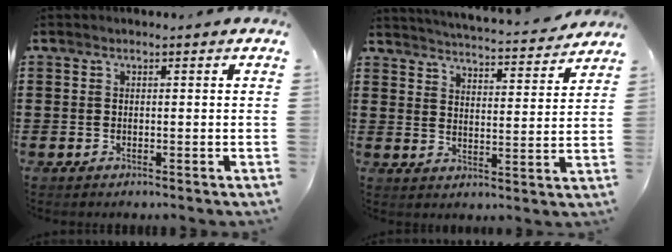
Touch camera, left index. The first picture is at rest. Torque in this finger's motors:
{"motor_torque": [1.07, 1.06, 0.34, 0.12]}